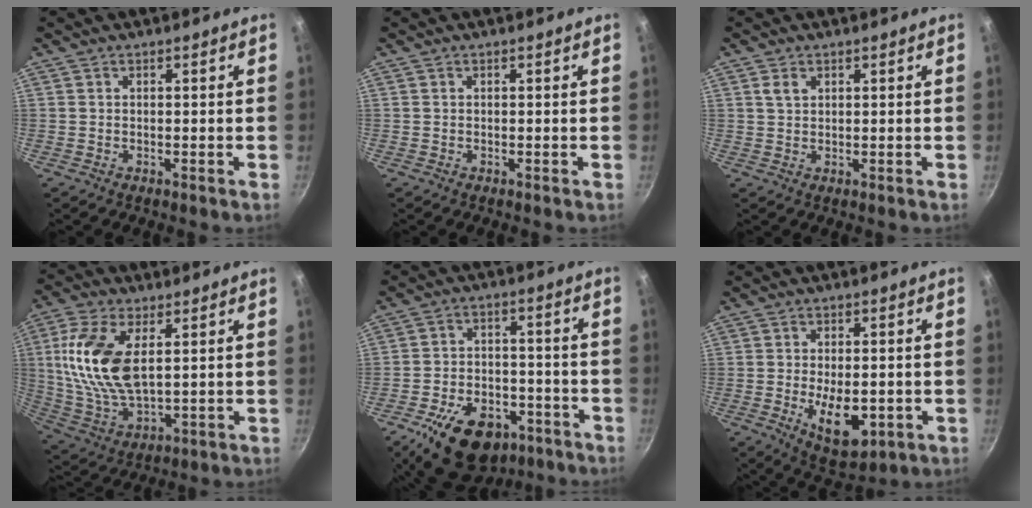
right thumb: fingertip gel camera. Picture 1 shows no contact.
{"total": 0.0}
{"total": 2.2, "force": [1.0, 1.5, 1.3], "torque": [-0.021, -0.002, 0.021]}
{"total": 15.7, "force": [3.5, 8.0, 13.0], "torque": [-0.260, -0.010, 0.075]}
{"total": 17.7, "force": [-9.8, 10.8, 9.9], "torque": [-0.137, 0.046, -0.145]}
{"total": 10.7, "force": [-2.3, 5.7, 8.7], "torque": [-0.113, -0.004, -0.019]}